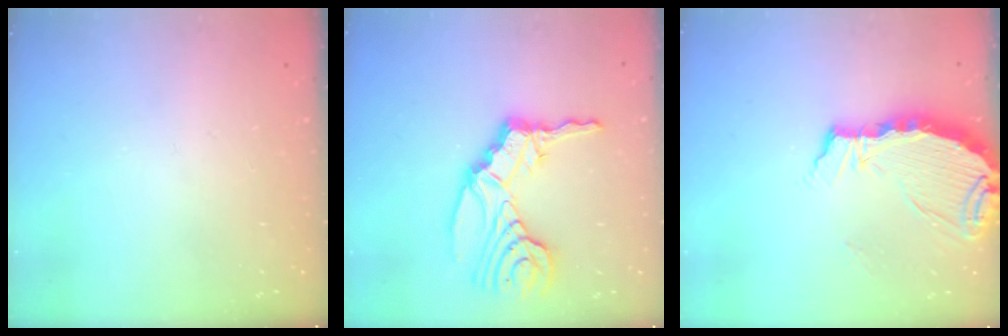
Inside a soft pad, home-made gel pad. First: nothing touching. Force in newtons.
{"total": 14.1, "press": 13.9, "slide": 2.4}
{"total": 7.5, "press": 7.5, "slide": 0.8}